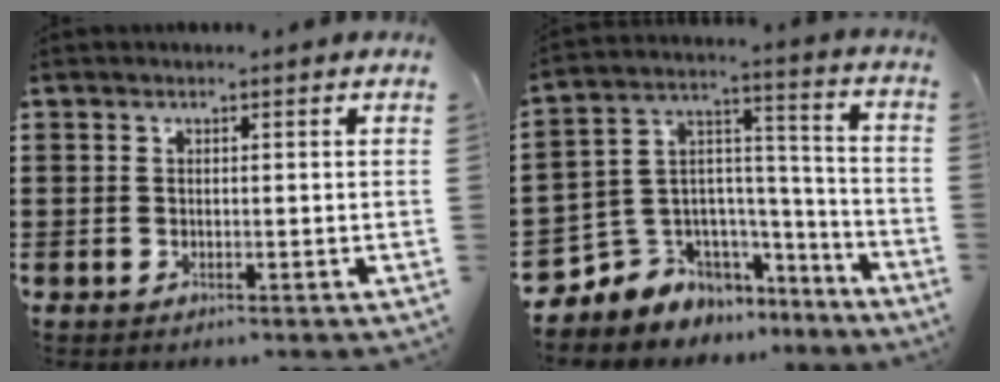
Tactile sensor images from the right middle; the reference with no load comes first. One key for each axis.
{"total": 6.6, "fx": -4.1, "fy": 5.1, "fz": -0.9, "tx": -0.019, "ty": -0.014, "tz": -0.078}